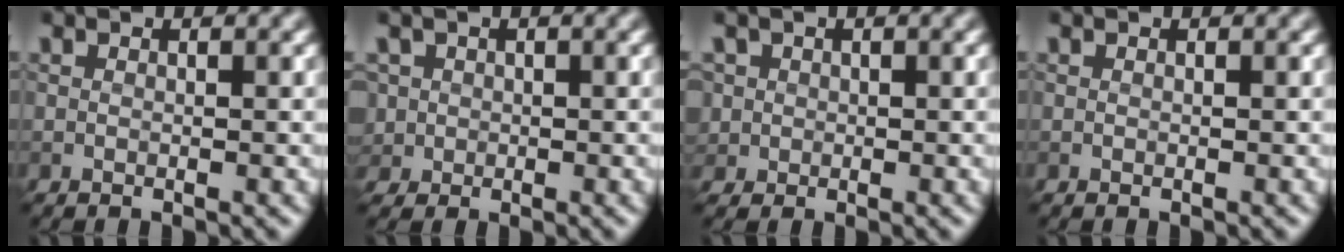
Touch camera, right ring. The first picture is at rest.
{"total": 2.5, "force": [0.2, 2.4, 0.5], "torque": [-0.008, 0.014, 0.002]}
{"total": 2.1, "force": [0.4, 2.1, 0.4], "torque": [-0.006, 0.007, 0.017]}
{"total": 0.0}